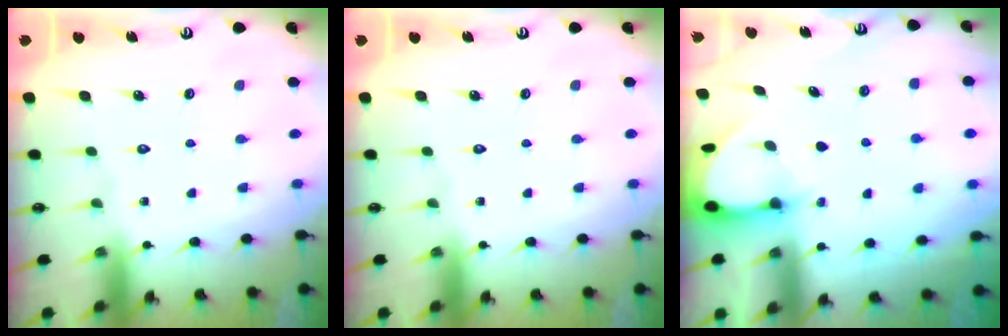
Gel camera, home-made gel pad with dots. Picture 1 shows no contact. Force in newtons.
{"total": 0.0}
{"total": 3.2, "press": 3.2, "slide": 0.4}